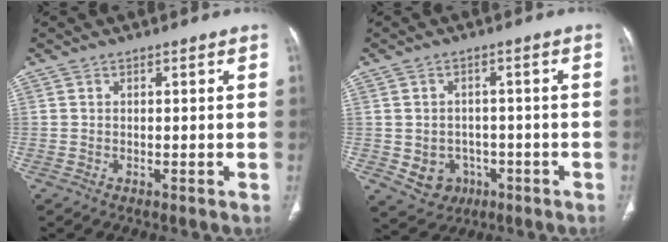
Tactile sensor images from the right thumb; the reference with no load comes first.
{"total": 6.7, "force": [-2.0, 5.9, 2.7], "torque": [-0.025, 0.017, -0.014]}